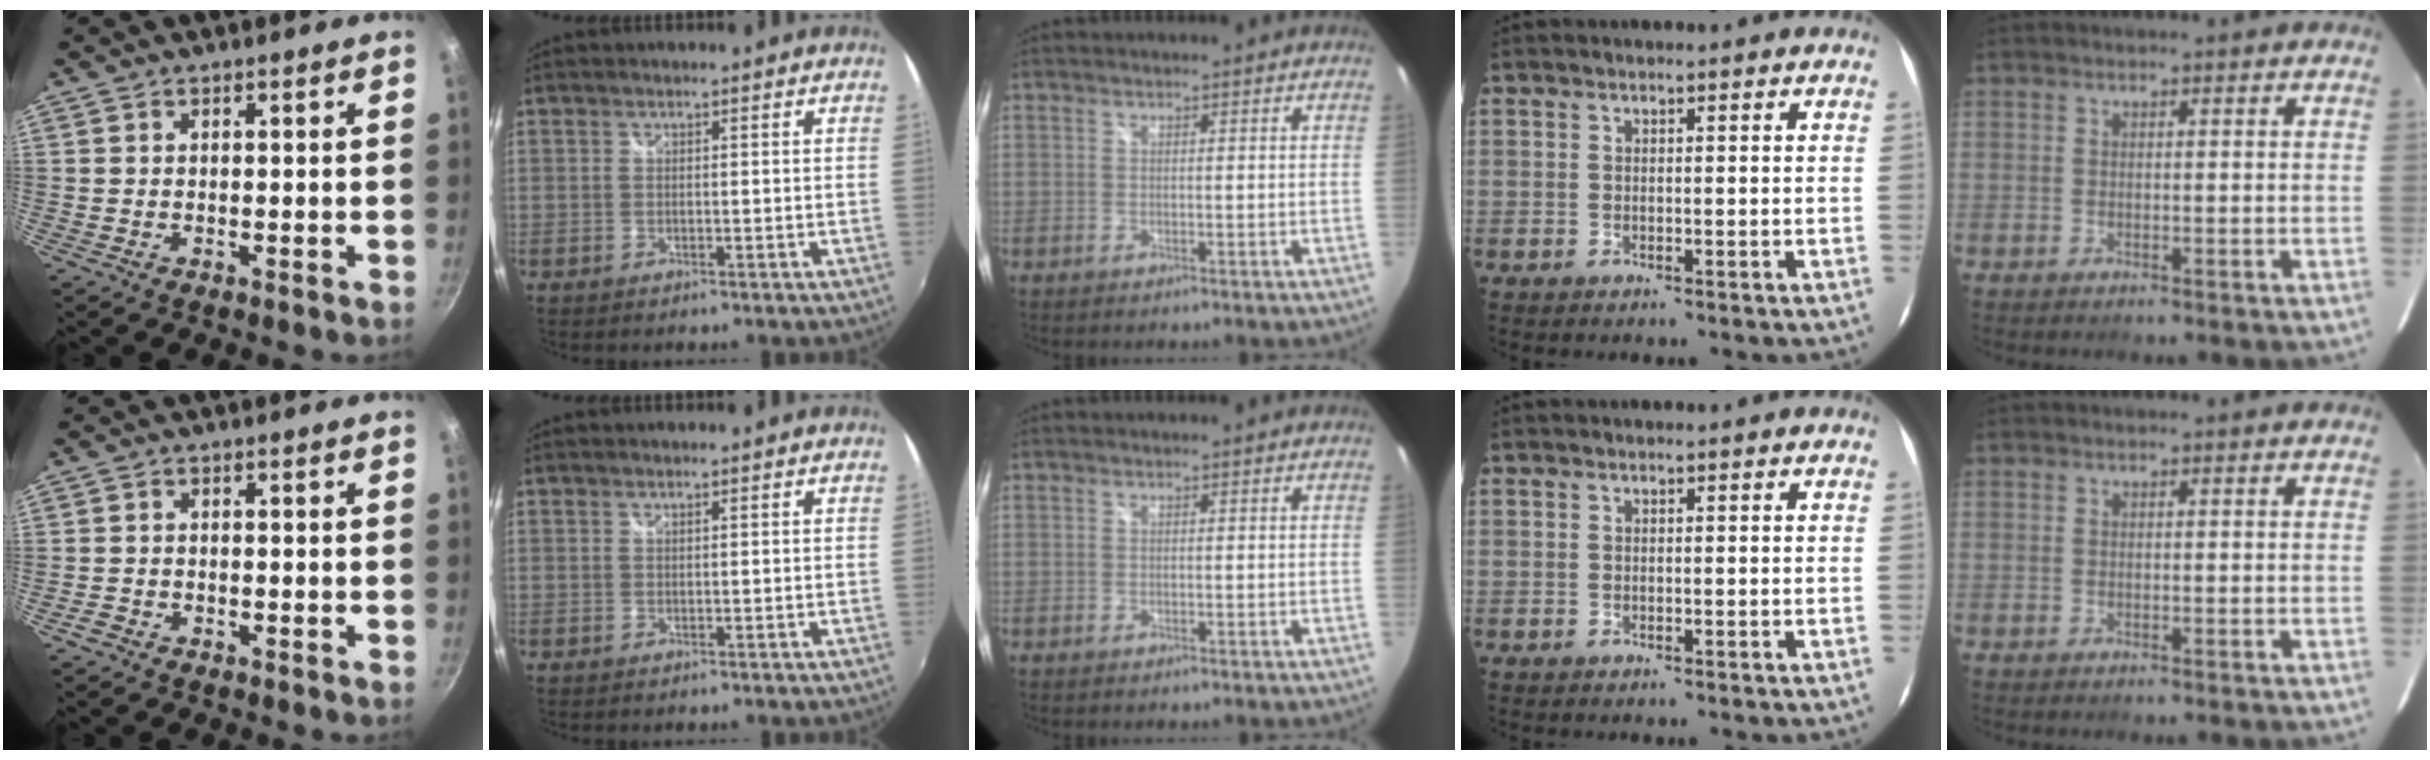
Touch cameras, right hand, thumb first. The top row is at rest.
{"thumb": {"total": 1.7, "force": [-1.3, 0.9, 0.6], "torque": [-0.023, 0.013, -0.025]}}